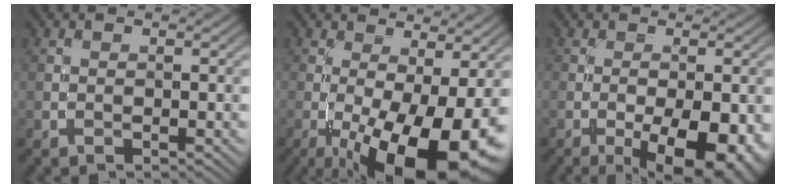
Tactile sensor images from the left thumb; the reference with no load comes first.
{"total": 15.5, "force": [-5.5, 5.0, 13.6], "torque": [-0.209, -0.016, -0.076]}
{"total": 10.0, "force": [-3.7, 3.8, 8.5], "torque": [-0.128, -0.011, -0.045]}